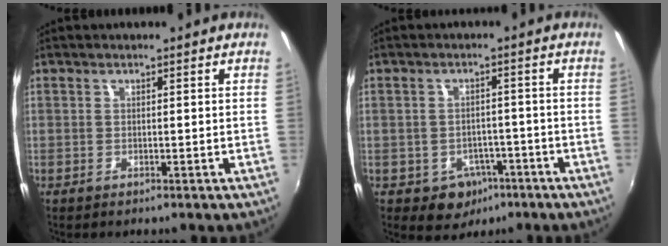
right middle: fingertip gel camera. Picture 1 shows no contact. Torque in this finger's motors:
{"motor_torque": [0.04, -0.13, 0.06, 0.00]}